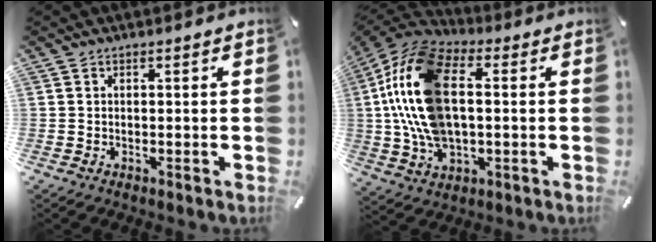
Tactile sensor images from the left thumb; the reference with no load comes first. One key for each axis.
{"total": 18.5, "fx": 0.9, "fy": 11.4, "fz": 14.5, "tx": -0.341, "ty": 0.002, "tz": 0.010}